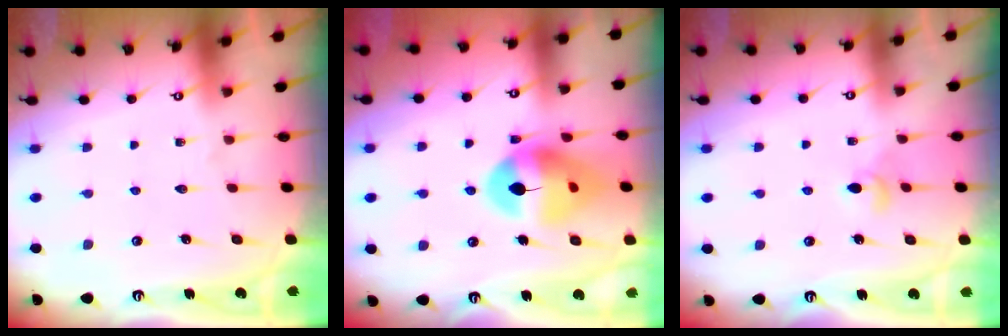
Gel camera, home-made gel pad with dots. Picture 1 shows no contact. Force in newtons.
{"total": 13.3, "press": 13.2, "slide": 1.6}
{"total": 3.7, "press": 3.6, "slide": 0.7}